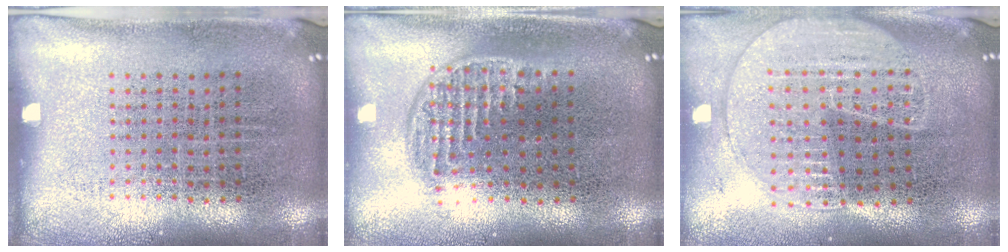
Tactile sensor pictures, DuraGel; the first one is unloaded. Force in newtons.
{"total": 1.2, "press": 1.0, "slide": 0.7}
{"total": 1.8, "press": 1.7, "slide": 0.6}